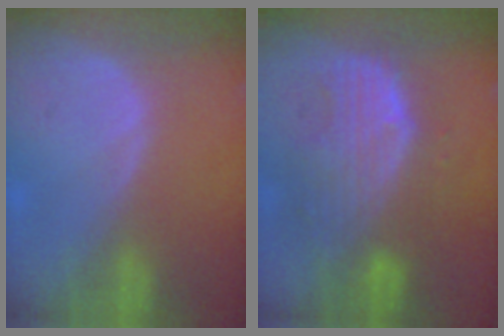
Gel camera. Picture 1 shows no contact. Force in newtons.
{"total": 10.1, "press": 8.8, "slide": 4.9}